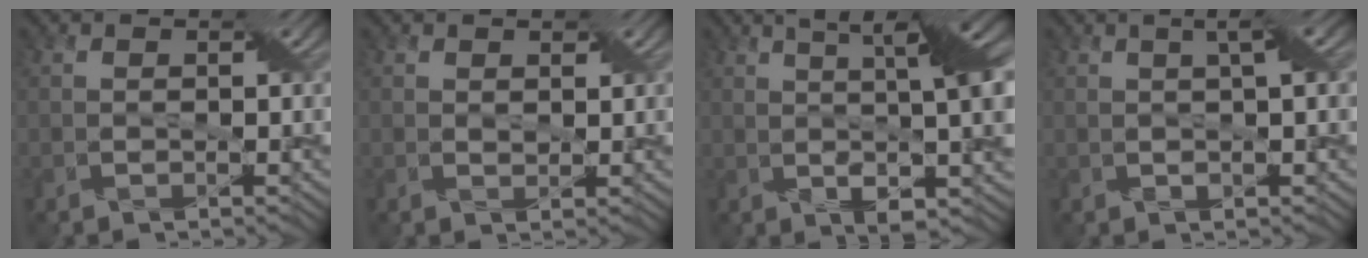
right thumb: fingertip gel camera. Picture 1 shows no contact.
{"total": 1.1, "force": [0.8, 0.6, 0.4], "torque": [-0.014, -0.001, 0.017]}
{"total": 10.9, "force": [2.5, 2.4, 10.3], "torque": [-0.154, 0.013, 0.039]}
{"total": 2.6, "force": [0.5, 0.3, 2.6], "torque": [-0.044, 0.008, 0.010]}